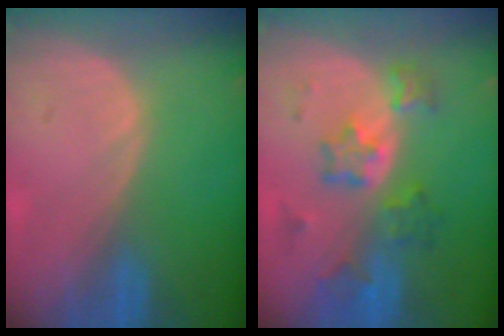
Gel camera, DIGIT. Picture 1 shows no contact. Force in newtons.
{"total": 6.8, "press": 6.6, "slide": 1.5}